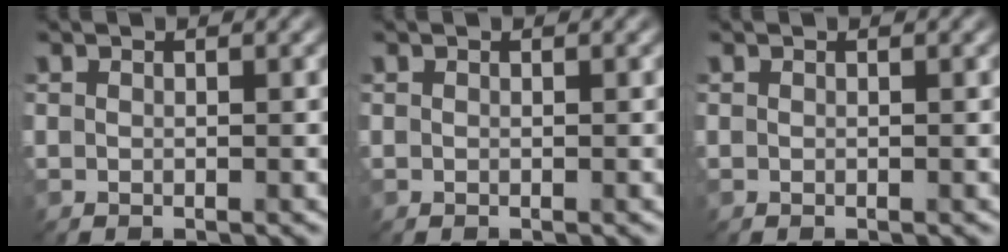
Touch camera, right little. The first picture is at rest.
{"total": 0.0}
{"total": 0.0}